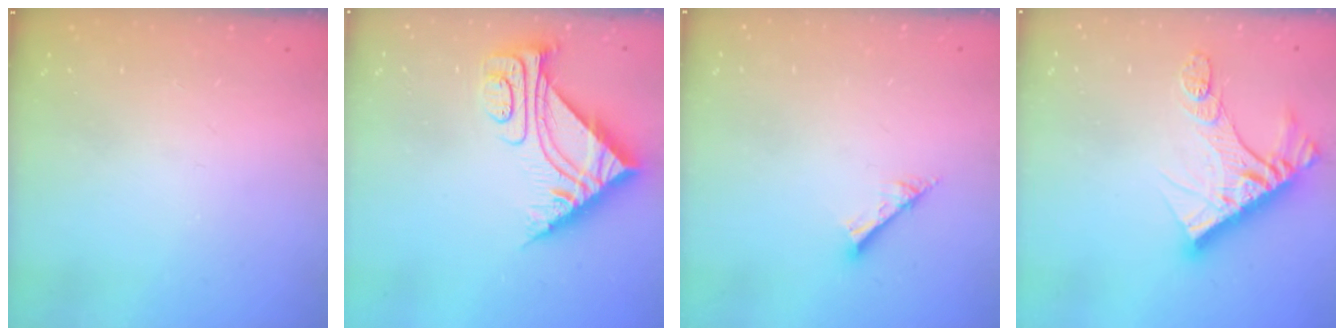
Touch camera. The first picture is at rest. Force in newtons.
{"total": 8.9, "press": 8.8, "slide": 0.7}
{"total": 7.9, "press": 7.8, "slide": 0.8}
{"total": 13.2, "press": 13.1, "slide": 1.2}